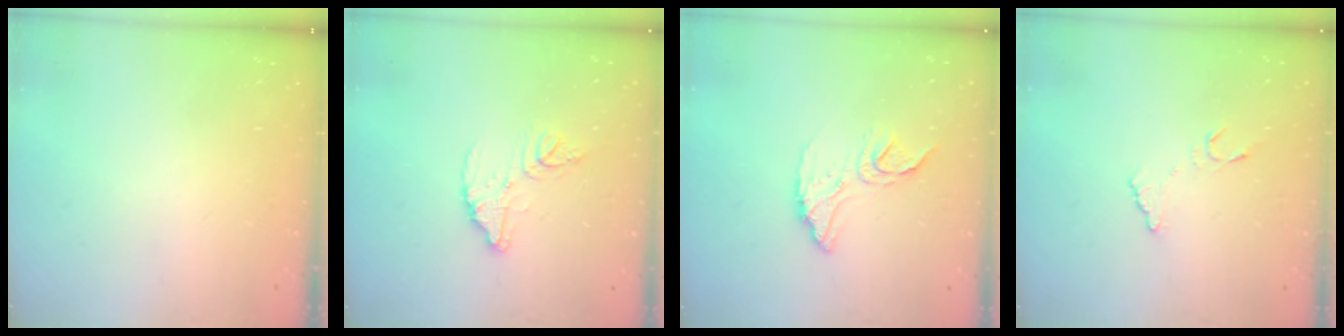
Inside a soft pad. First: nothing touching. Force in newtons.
{"total": 11.5, "press": 11.4, "slide": 0.9}
{"total": 11.4, "press": 11.3, "slide": 0.7}
{"total": 7.2, "press": 7.1, "slide": 0.5}